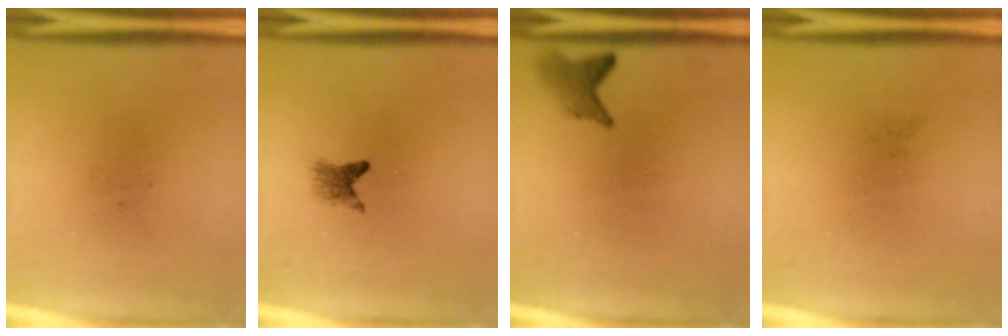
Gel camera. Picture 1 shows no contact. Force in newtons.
{"total": 2.0}
{"total": 2.4}
{"total": 0.0}